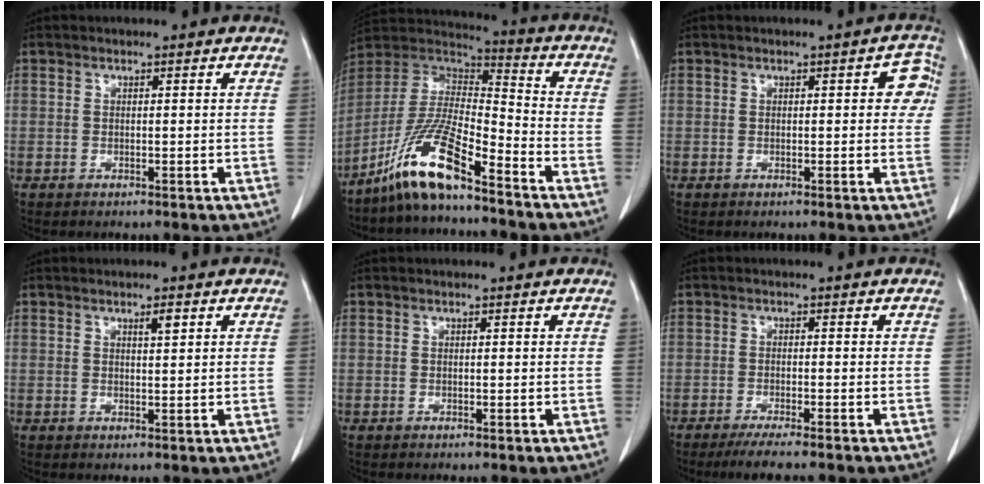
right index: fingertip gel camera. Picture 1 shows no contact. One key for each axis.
{"total": 13.6, "fx": -9.5, "fy": 1.5, "fz": 9.7, "tx": -0.199, "ty": -0.001, "tz": -0.181}
{"total": 3.7, "fx": 0.7, "fy": 1.6, "fz": 3.2, "tx": -0.023, "ty": 0.013, "tz": 0.003}
{"total": 1.5, "fx": 0.8, "fy": 0.2, "fz": 1.2, "tx": -0.022, "ty": -0.003, "tz": 0.013}
{"total": 0.0}
{"total": 5.6, "fx": -4.7, "fy": 0.0, "fz": 3.1, "tx": -0.043, "ty": -0.012, "tz": -0.074}